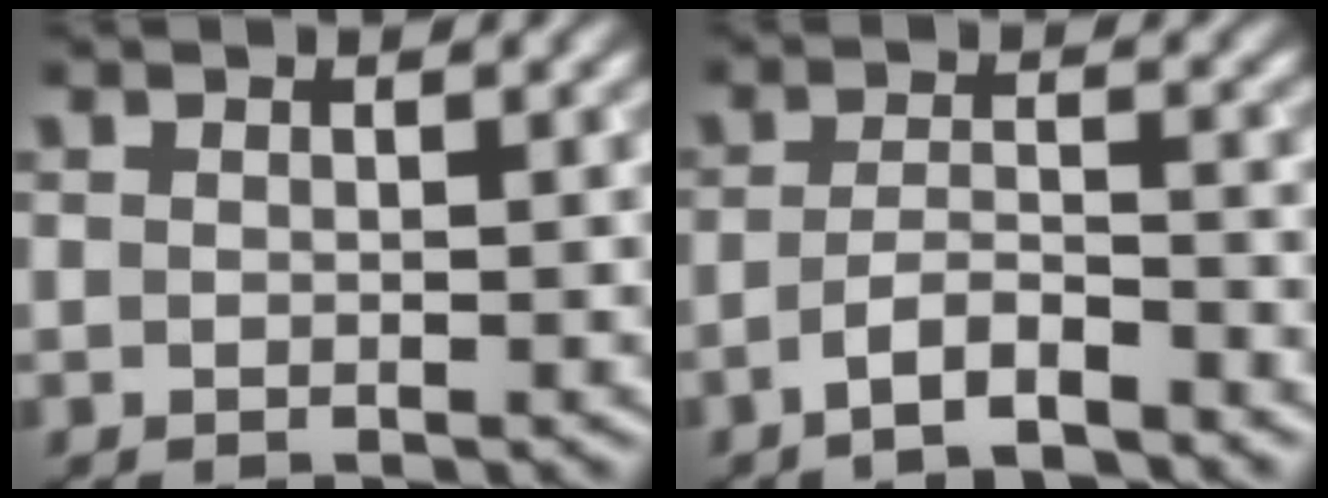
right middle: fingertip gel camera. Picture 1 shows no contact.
{"total": 3.3, "force": [-2.4, 0.7, 2.2], "torque": [-0.039, 0.005, -0.051]}